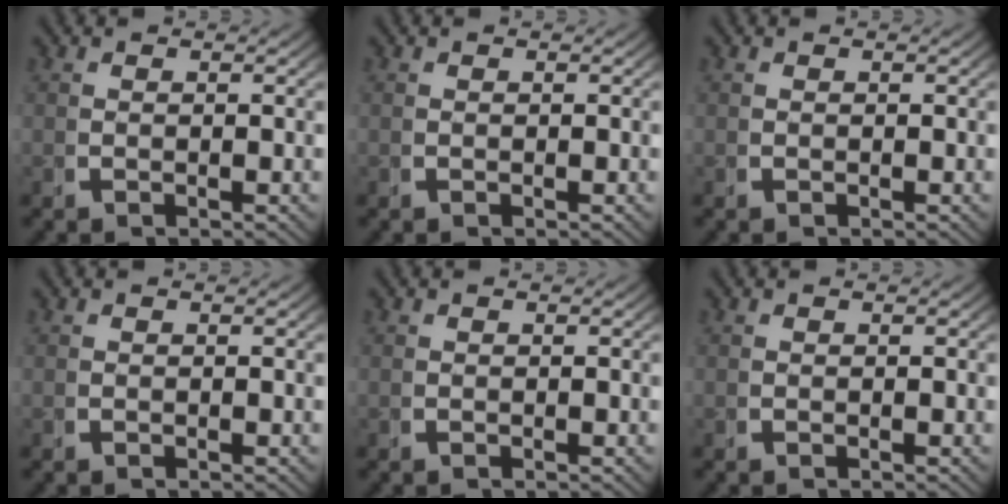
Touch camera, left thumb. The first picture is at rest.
{"total": 0.0}
{"total": 0.0}
{"total": 0.0}
{"total": 0.0}
{"total": 0.0}